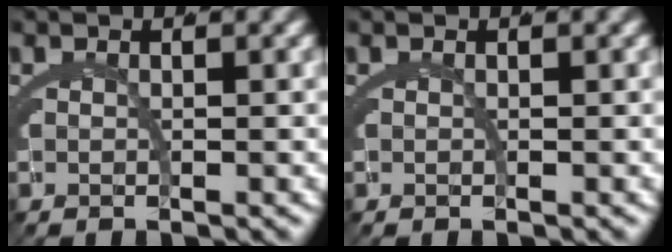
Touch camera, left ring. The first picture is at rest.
{"total": 0.0}